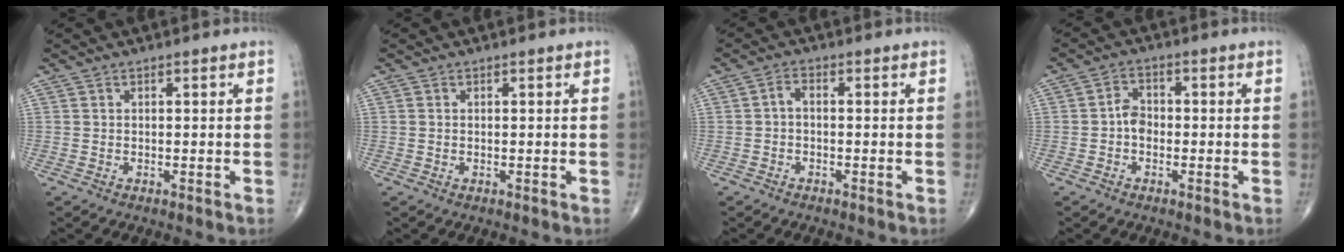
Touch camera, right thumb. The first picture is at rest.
{"total": 0.0}
{"total": 1.9, "force": [-0.4, 1.0, 1.5], "torque": [-0.023, 0.010, -0.013]}
{"total": 3.3, "force": [-0.8, 2.4, 2.0], "torque": [-0.021, 0.015, -0.025]}